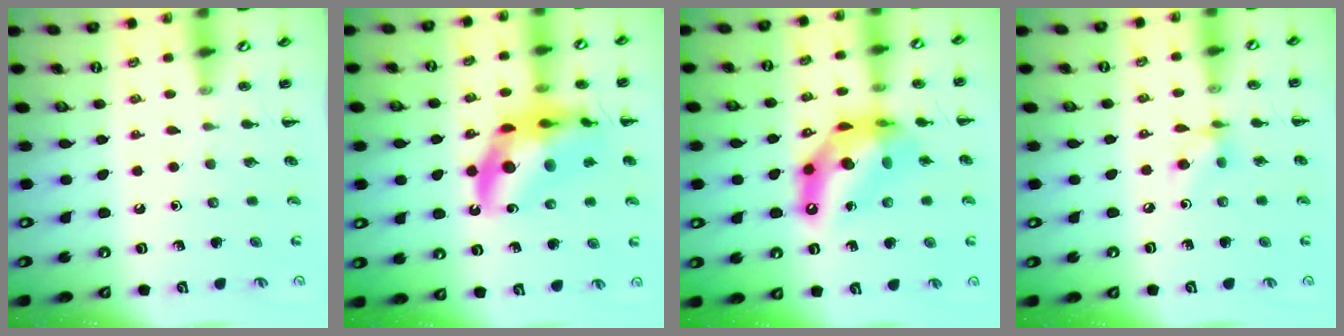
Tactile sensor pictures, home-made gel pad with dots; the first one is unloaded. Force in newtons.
{"total": 19.1, "press": 18.5, "slide": 4.4}
{"total": 14.3, "press": 13.8, "slide": 3.8}
{"total": 6.1, "press": 6.0, "slide": 0.6}